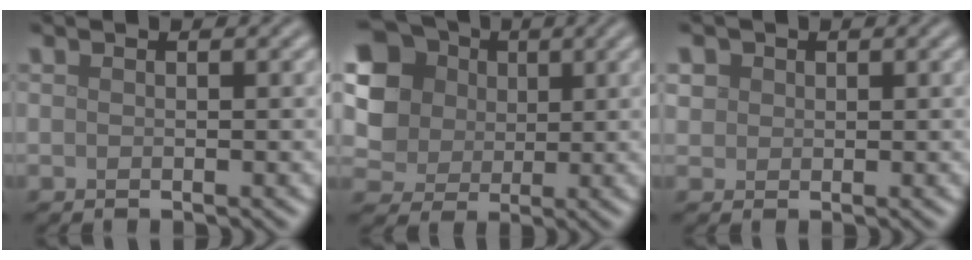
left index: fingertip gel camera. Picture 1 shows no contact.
{"total": 8.5, "force": [2.6, 7.3, 3.5], "torque": [-0.107, 0.026, 0.044]}
{"total": 1.5, "force": [0.6, 1.4, 0.4], "torque": [-0.006, 0.001, 0.008]}